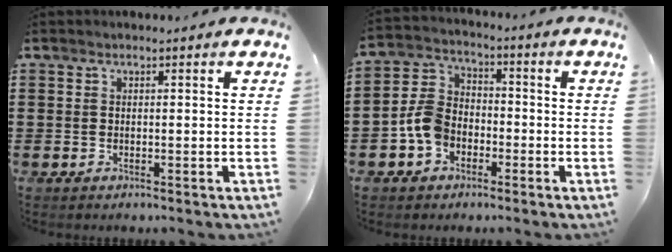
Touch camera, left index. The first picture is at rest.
{"total": 6.5, "force": [-2.8, 4.6, 3.6], "torque": [-0.101, 0.008, -0.061]}